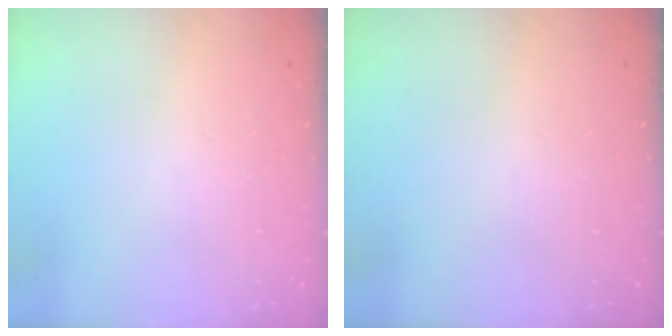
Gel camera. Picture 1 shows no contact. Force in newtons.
{"total": 0.0}